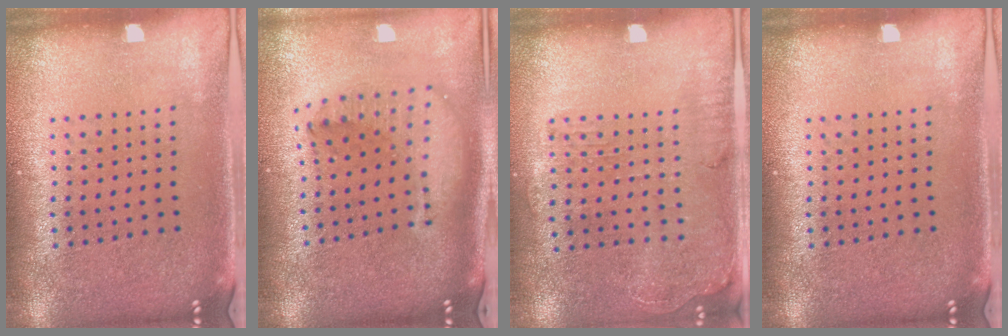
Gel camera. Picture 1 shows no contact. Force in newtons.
{"total": 2.2, "press": 1.7, "slide": 1.4}
{"total": 1.3, "press": 1.2, "slide": 0.4}
{"total": 0.0}